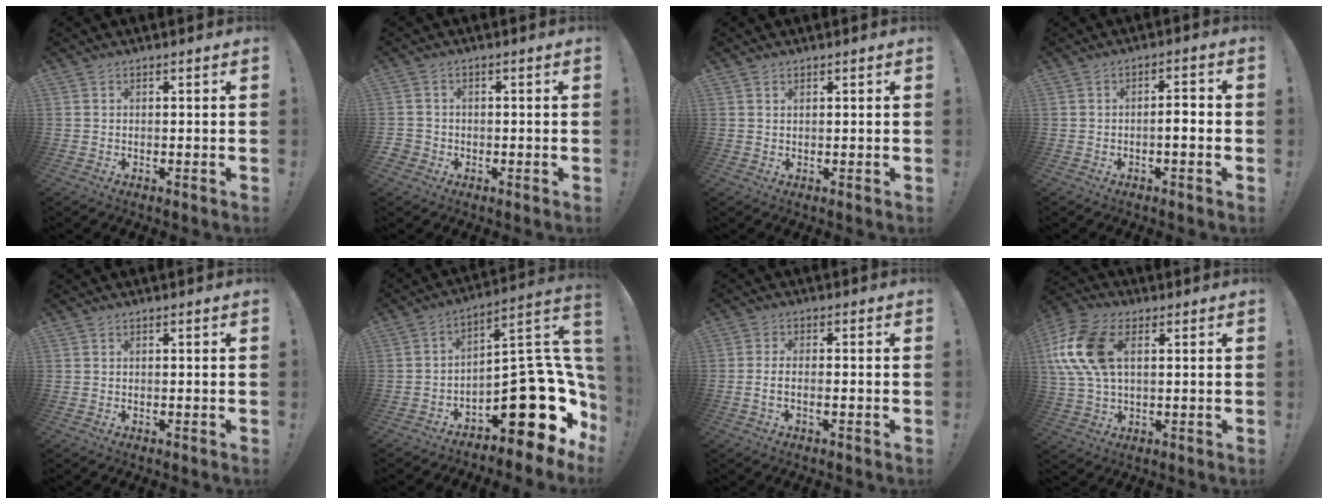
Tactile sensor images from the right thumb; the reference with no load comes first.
{"total": 2.4, "force": [-0.8, 2.2, 0.7], "torque": [-0.011, 0.005, -0.014]}
{"total": 0.9, "force": [0.8, 0.3, 0.2], "torque": [0.004, -0.004, 0.015]}
{"total": 4.3, "force": [-1.4, 0.9, 4.0], "torque": [-0.065, 0.006, -0.027]}
{"total": 0.0}
{"total": 20.4, "force": [-7.1, 8.8, 17.0], "torque": [-0.210, 0.024, -0.105]}
{"total": 2.7, "force": [-0.9, 0.7, 2.5], "torque": [-0.048, -0.006, -0.016]}
{"total": 16.4, "force": [3.7, 9.9, 12.5], "torque": [-0.261, 0.004, 0.073]}